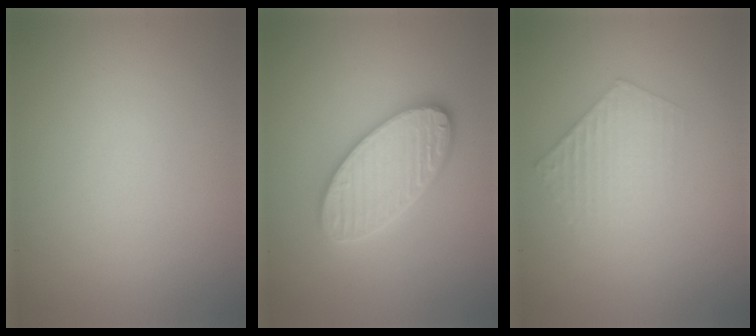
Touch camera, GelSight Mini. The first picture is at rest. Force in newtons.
{"total": 5.8, "press": 5.8, "slide": 0.6}
{"total": 2.2, "press": 2.1, "slide": 0.4}